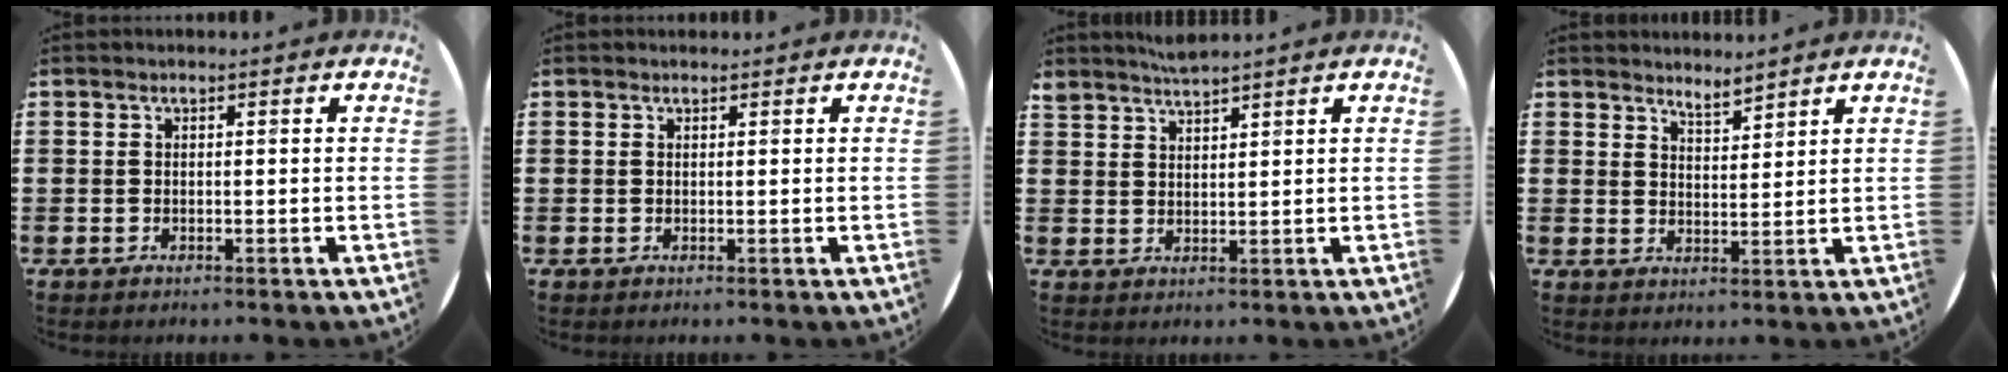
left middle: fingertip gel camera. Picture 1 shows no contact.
{"total": 0.0}
{"total": 2.3, "force": [2.3, -0.2, -0.1], "torque": [-0.003, -0.003, 0.045]}
{"total": 3.2, "force": [3.2, -0.1, 0.0], "torque": [-0.005, -0.013, 0.059]}